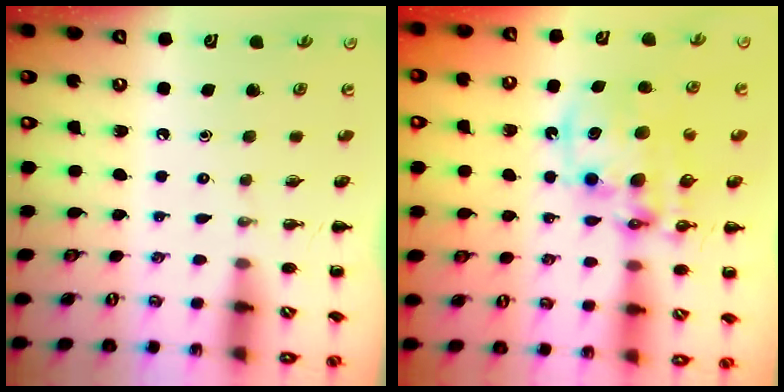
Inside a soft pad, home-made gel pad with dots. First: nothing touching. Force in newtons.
{"total": 13.5, "press": 13.2, "slide": 3.1}